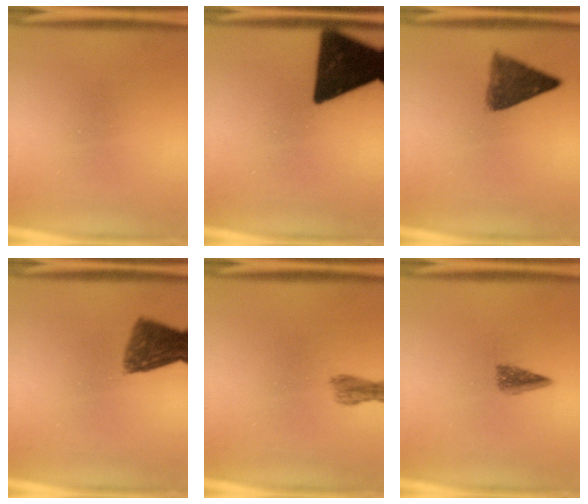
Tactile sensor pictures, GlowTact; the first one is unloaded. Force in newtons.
{"total": 15.9}
{"total": 6.4}
{"total": 7.9}
{"total": 1.6}
{"total": 2.7}